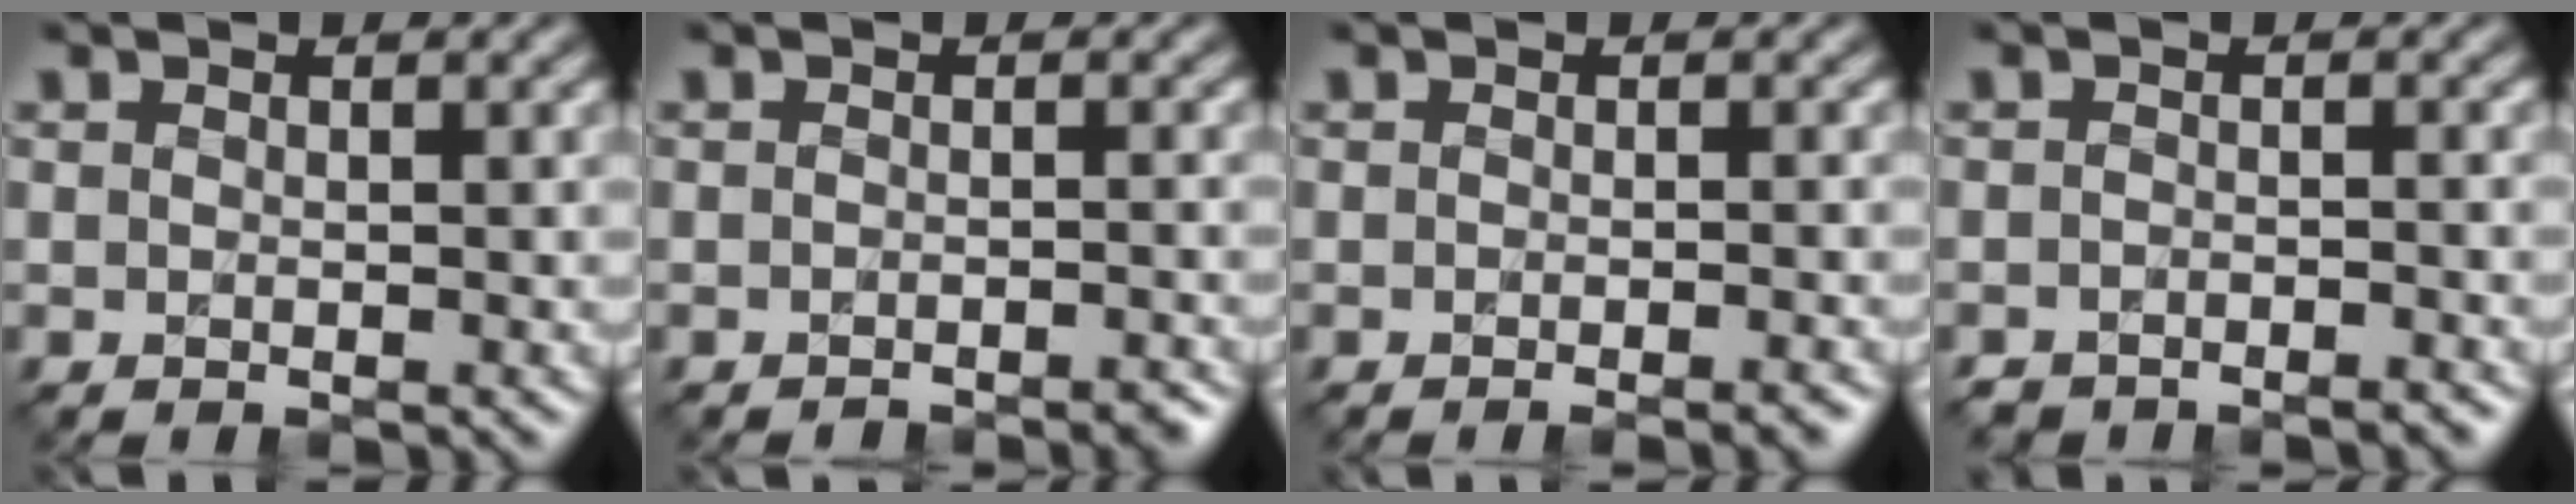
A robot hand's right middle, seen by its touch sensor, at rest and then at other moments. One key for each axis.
{"total": 1.8, "fx": -1.8, "fy": 0.3, "fz": 0.5, "tx": 0.004, "ty": 0.004, "tz": -0.022}
{"total": 2.1, "fx": -1.4, "fy": 0.4, "fz": 1.5, "tx": -0.009, "ty": -0.001, "tz": -0.021}
{"total": 3.8, "fx": -3.6, "fy": 1.0, "fz": 0.3, "tx": 0.004, "ty": 0.005, "tz": -0.044}